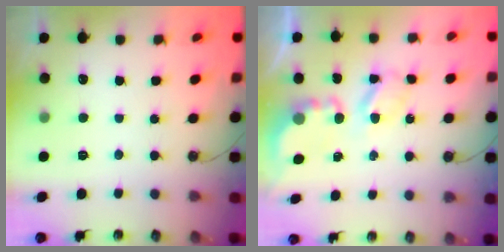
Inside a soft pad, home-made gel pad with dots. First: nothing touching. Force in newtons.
{"total": 5.4, "press": 5.4, "slide": 0.2}